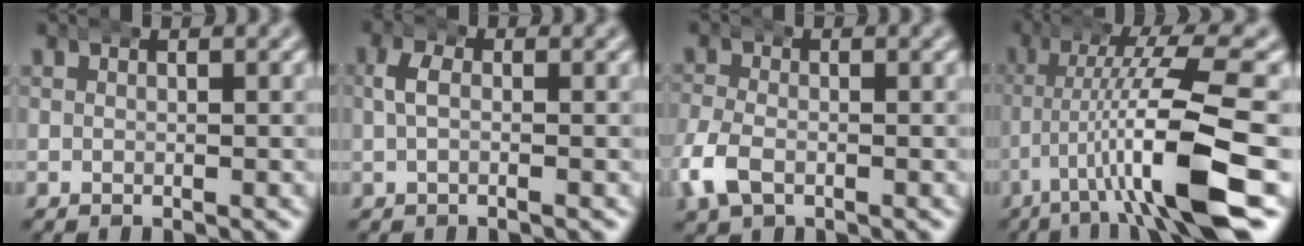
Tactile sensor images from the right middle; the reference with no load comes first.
{"total": 1.6, "force": [0.0, 0.7, 1.5], "torque": [-0.038, 0.003, -0.002]}
{"total": 3.3, "force": [-1.3, 2.3, 2.0], "torque": [-0.063, -0.005, -0.021]}
{"total": 10.2, "force": [-2.1, 1.5, 9.9], "torque": [-0.147, 0.000, -0.034]}